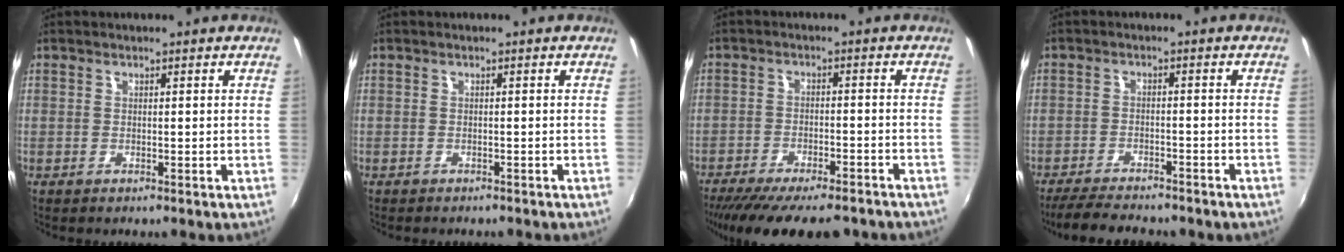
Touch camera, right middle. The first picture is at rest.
{"total": 2.0, "force": [-1.8, 0.5, 0.5], "torque": [-0.016, -0.011, -0.026]}
{"total": 16.7, "force": [-13.7, 4.5, 8.4], "torque": [-0.167, -0.038, -0.200]}
{"total": 10.3, "force": [-8.9, 2.6, 4.6], "torque": [-0.108, -0.022, -0.140]}